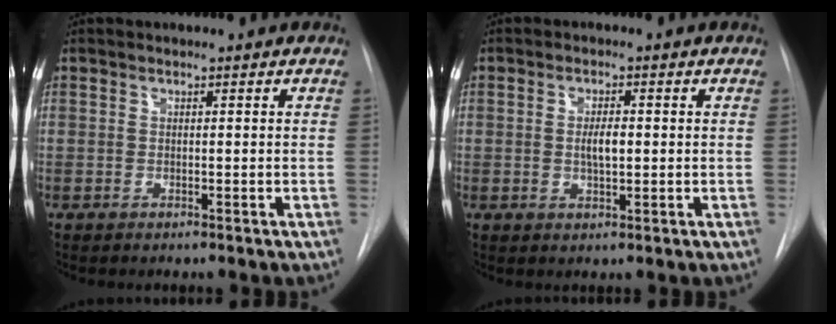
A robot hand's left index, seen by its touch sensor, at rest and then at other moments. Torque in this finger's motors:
{"motor_torque": [0.61, -0.08, 0.09, 0.03]}